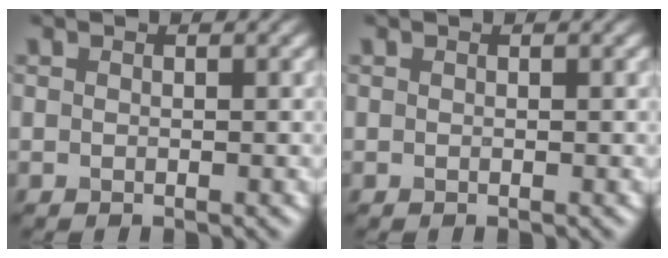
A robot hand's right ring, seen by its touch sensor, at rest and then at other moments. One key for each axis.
{"total": 0.0}